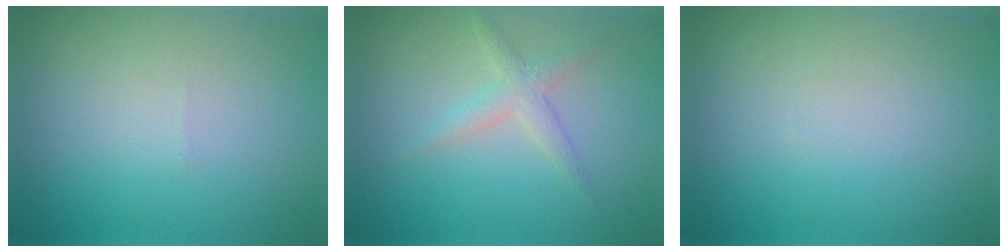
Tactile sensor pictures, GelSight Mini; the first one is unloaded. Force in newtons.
{"total": 1.9, "press": 1.9, "slide": 0.0}
{"total": 0.0}